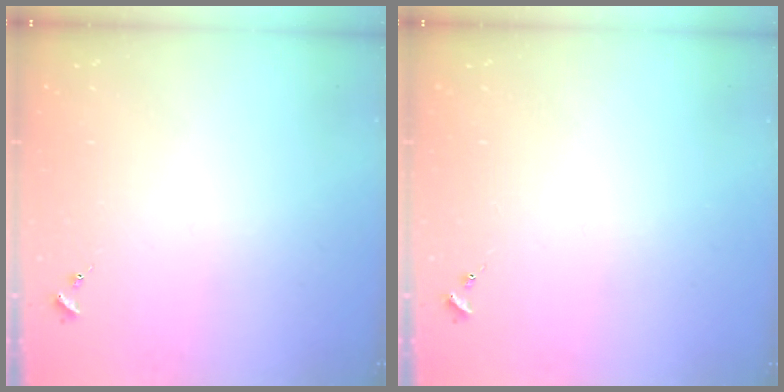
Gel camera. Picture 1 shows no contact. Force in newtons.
{"total": 0.0}